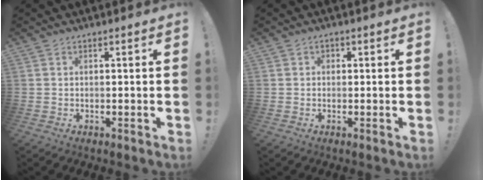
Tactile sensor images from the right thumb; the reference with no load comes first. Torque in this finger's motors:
{"motor_torque": [-0.09, 0.12, -0.11, 0.06, 0.13]}